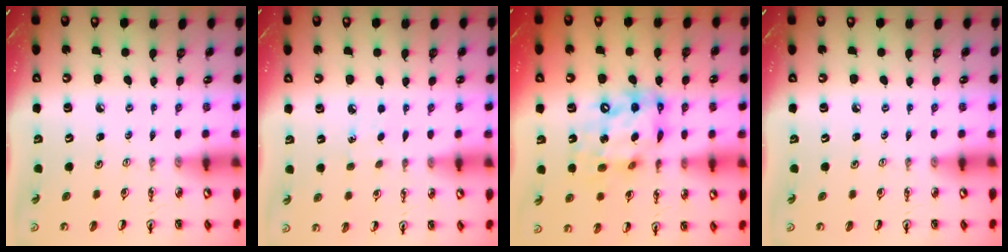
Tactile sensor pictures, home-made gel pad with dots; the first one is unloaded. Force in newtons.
{"total": 2.9, "press": 2.8, "slide": 0.4}
{"total": 13.9, "press": 13.8, "slide": 1.2}
{"total": 0.0}